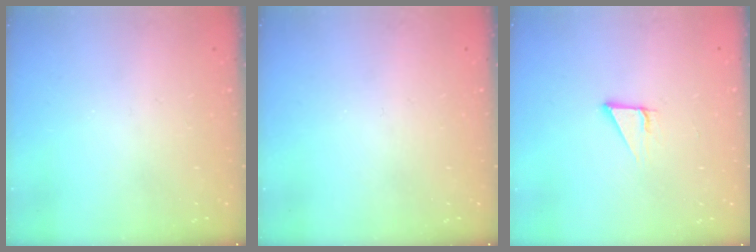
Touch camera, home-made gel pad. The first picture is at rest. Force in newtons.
{"total": 0.0}
{"total": 2.9, "press": 2.9, "slide": 0.1}